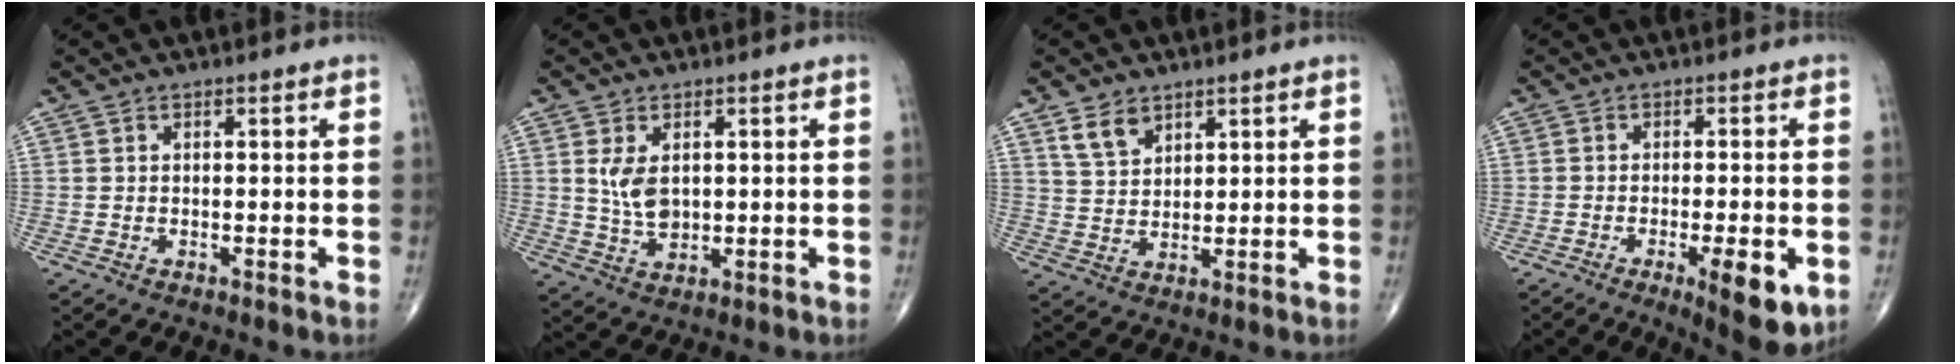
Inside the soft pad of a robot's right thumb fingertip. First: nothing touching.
{"total": 5.7, "force": [1.2, 3.4, 4.4], "torque": [-0.076, -0.011, 0.031]}
{"total": 5.2, "force": [3.4, 3.1, 2.4], "torque": [-0.029, -0.021, 0.072]}
{"total": 9.2, "force": [-3.3, 2.6, 8.1], "torque": [-0.107, -0.008, -0.043]}